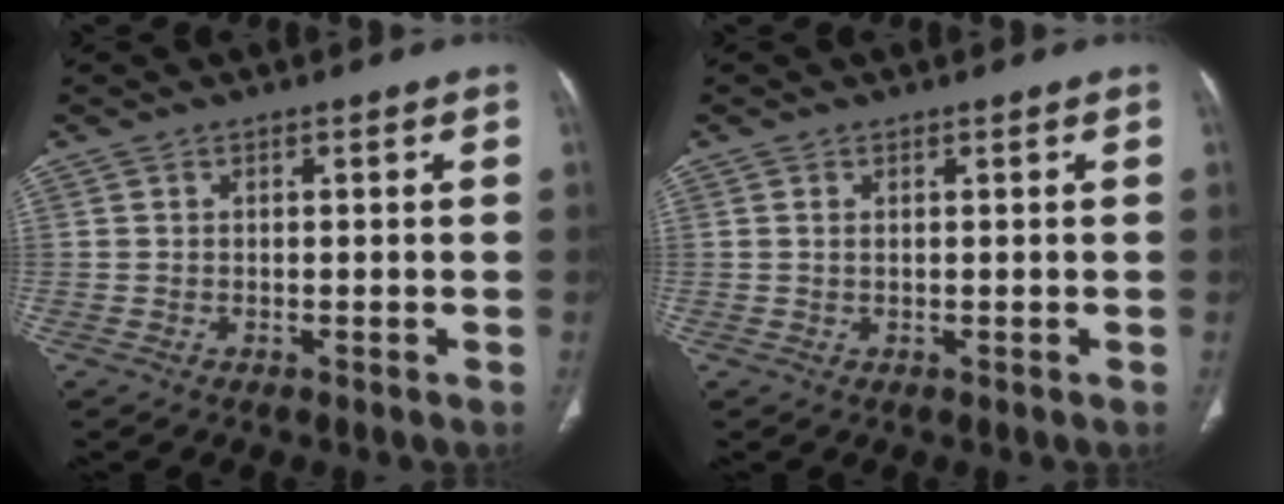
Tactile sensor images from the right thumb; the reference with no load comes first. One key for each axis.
{"total": 0.6, "fx": 0.2, "fy": 0.3, "fz": 0.5, "tx": -0.014, "ty": 0.003, "tz": 0.005}